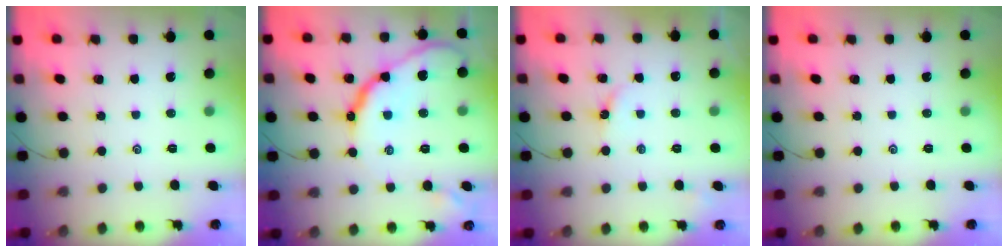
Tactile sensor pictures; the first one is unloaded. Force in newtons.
{"total": 14.2, "press": 14.2, "slide": 0.9}
{"total": 3.0, "press": 3.0, "slide": 0.4}
{"total": 0.0}